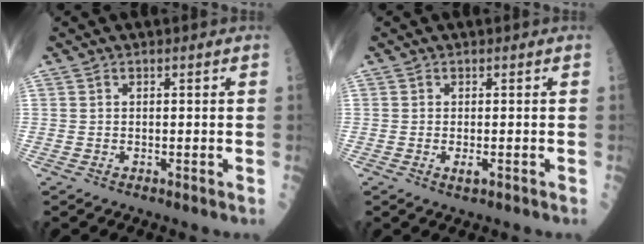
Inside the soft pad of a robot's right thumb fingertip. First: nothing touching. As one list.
[{"total": 1.5, "force": [-0.5, 0.4, 1.3], "torque": [-0.022, -0.003, -0.009]}]